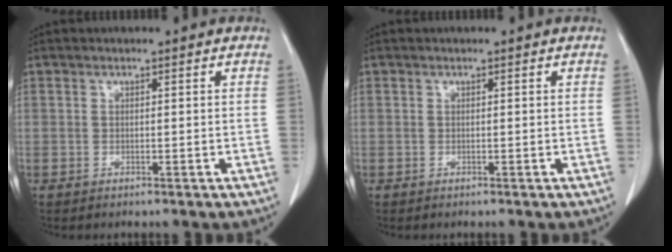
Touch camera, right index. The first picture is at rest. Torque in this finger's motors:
{"motor_torque": [0.00, 0.00, 0.00, 0.00]}